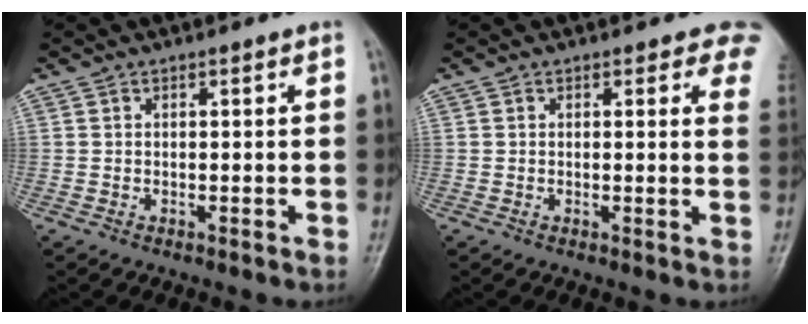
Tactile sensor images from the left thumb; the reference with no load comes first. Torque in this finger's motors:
{"motor_torque": [0.23, 0.18, 0.27, -0.08, 0.07]}